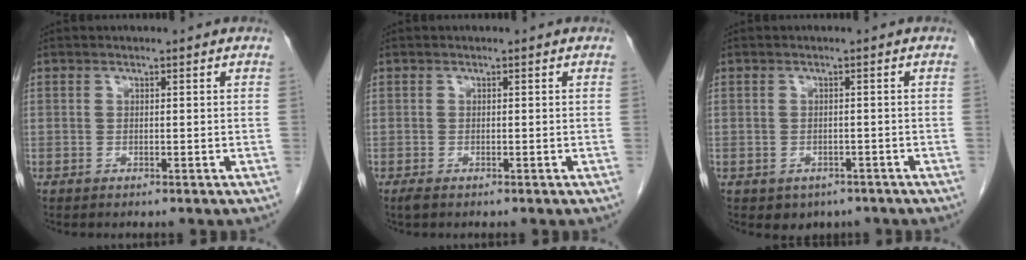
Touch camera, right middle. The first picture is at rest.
{"total": 1.0, "force": [-0.7, 0.4, 0.6], "torque": [-0.016, -0.003, -0.010]}
{"total": 3.2, "force": [-2.1, 2.3, 0.8], "torque": [-0.010, 0.004, -0.022]}